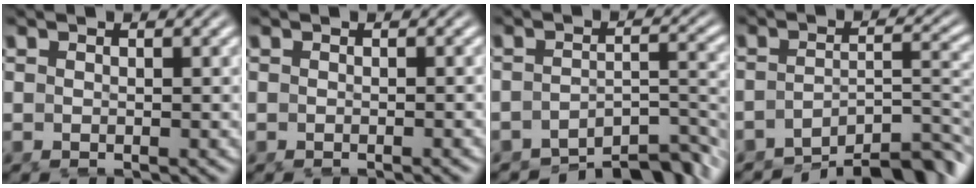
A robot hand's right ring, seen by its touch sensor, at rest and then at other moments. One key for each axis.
{"total": 0.7, "fx": -0.5, "fy": -0.2, "fz": 0.3, "tx": -0.005, "ty": 0.004, "tz": -0.010}
{"total": 8.3, "fx": -6.9, "fy": 2.1, "fz": 4.1, "tx": -0.035, "ty": -0.016, "tz": -0.100}
{"total": 10.4, "fx": -8.1, "fy": 3.1, "fz": 5.8, "tx": -0.056, "ty": -0.024, "tz": -0.110}